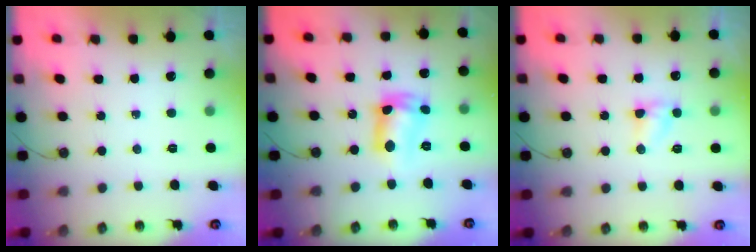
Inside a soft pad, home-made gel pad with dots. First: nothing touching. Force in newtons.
{"total": 11.3, "press": 10.6, "slide": 3.7}
{"total": 3.9, "press": 3.9, "slide": 0.4}